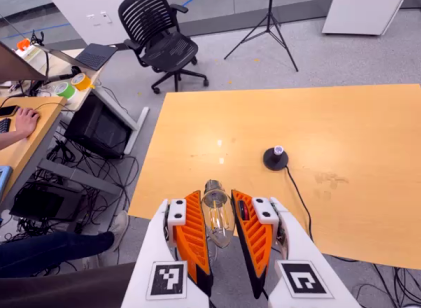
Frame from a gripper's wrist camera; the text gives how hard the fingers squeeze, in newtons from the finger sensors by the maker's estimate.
{"total": 8.7, "left": 8.0, "right": 9.4}